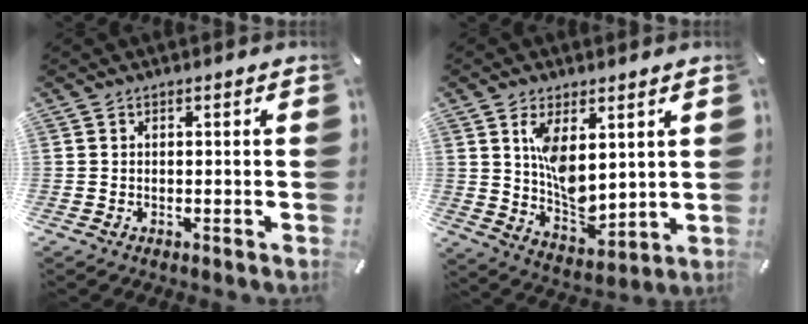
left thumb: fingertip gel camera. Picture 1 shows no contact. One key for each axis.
{"total": 10.1, "fx": 3.9, "fy": 5.9, "fz": 7.2, "tx": -0.126, "ty": -0.026, "tz": 0.072}